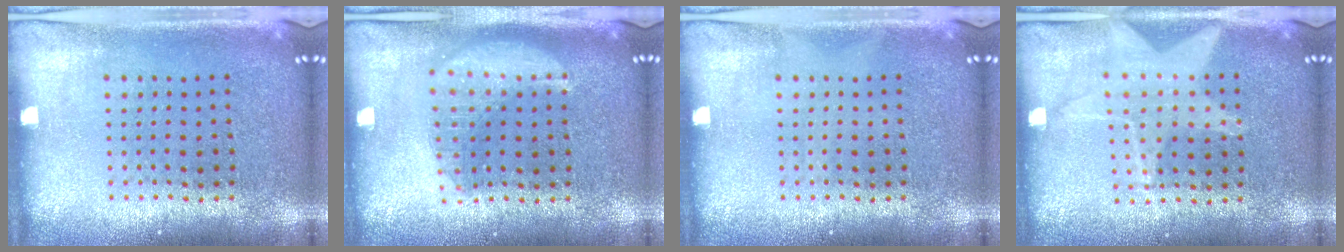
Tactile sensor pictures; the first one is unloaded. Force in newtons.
{"total": 1.8, "press": 1.8, "slide": 0.2}
{"total": 0.0}
{"total": 0.9, "press": 0.9, "slide": 0.0}